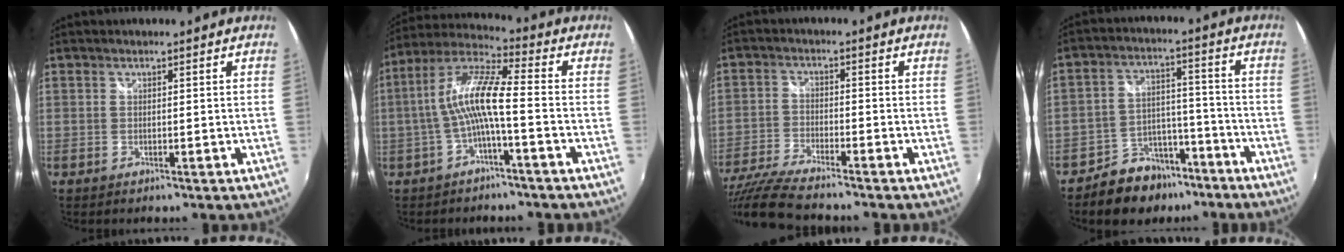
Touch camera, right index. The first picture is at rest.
{"total": 10.1, "force": [-2.0, 1.1, 9.8], "torque": [-0.206, 0.017, -0.036]}
{"total": 11.2, "force": [-9.8, 0.7, 5.5], "torque": [-0.133, -0.026, -0.189]}
{"total": 10.2, "force": [-7.8, 6.1, 2.3], "torque": [-0.044, 0.039, -0.110]}